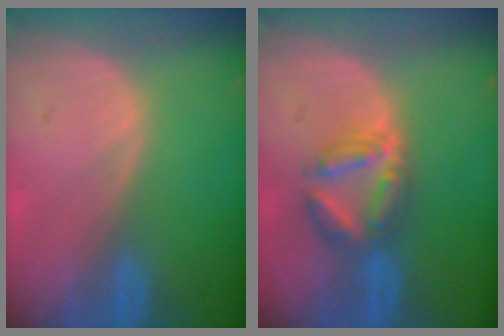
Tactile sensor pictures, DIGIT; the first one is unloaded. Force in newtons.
{"total": 5.8, "press": 5.8, "slide": 0.2}